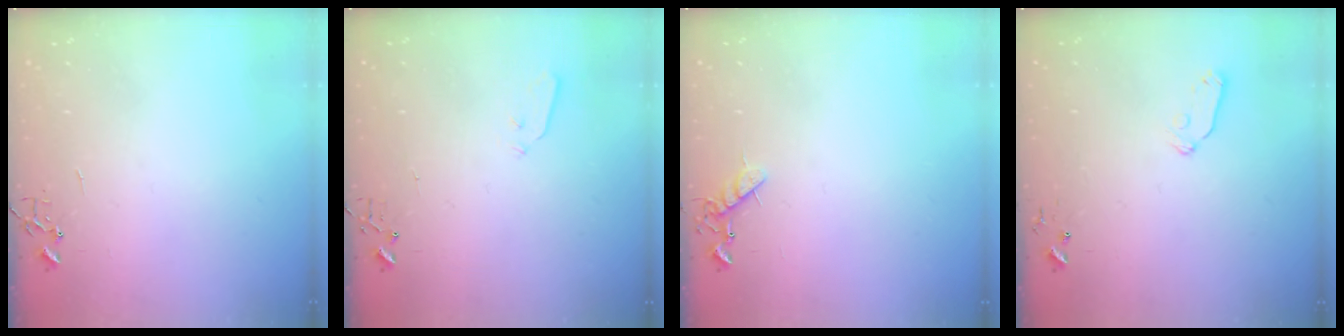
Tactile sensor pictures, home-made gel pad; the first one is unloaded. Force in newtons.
{"total": 3.5, "press": 3.5, "slide": 0.6}
{"total": 6.3, "press": 6.2, "slide": 0.9}
{"total": 6.8, "press": 6.7, "slide": 0.8}